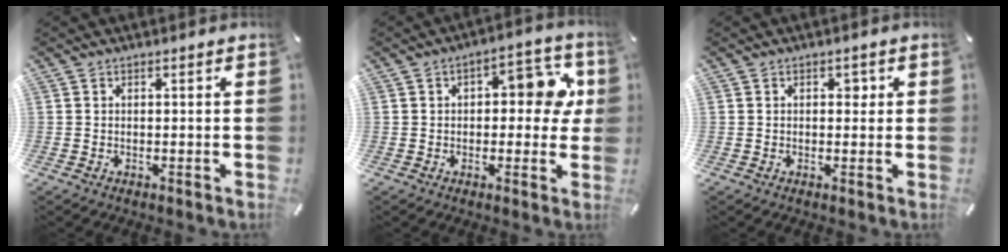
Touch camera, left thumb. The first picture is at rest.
{"total": 11.1, "force": [1.9, 5.9, 9.2], "torque": [-0.105, -0.005, 0.026]}
{"total": 1.9, "force": [0.5, 1.3, 1.2], "torque": [-0.001, -0.002, 0.000]}